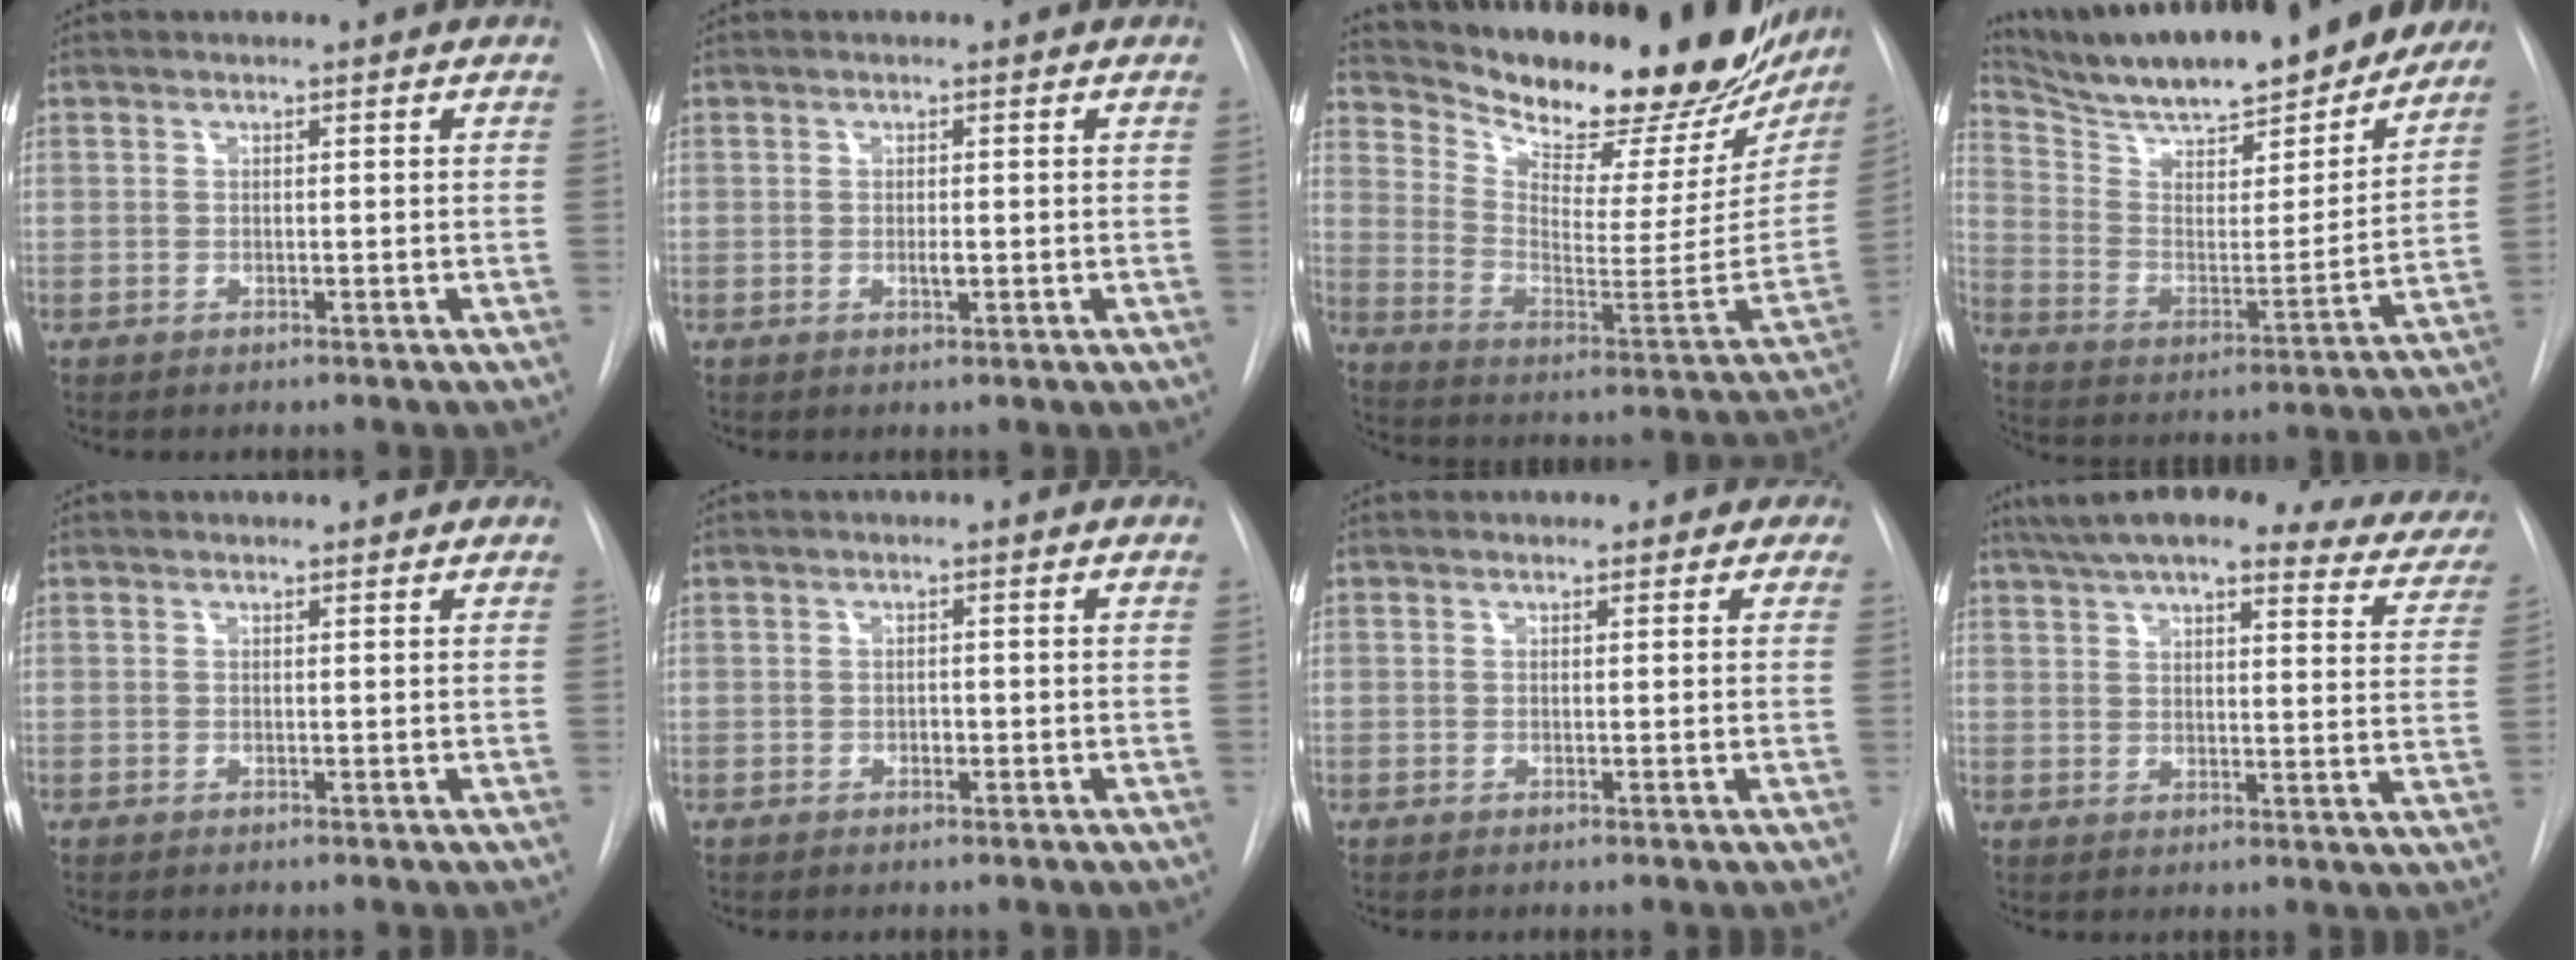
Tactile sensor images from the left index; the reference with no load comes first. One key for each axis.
{"total": 0.9, "fx": 0.0, "fy": 0.3, "fz": 0.8, "tx": -0.016, "ty": -0.002, "tz": -0.001}
{"total": 29.8, "fx": 25.3, "fy": 7.9, "fz": 13.6, "tx": -0.225, "ty": -0.073, "tz": 0.347}
{"total": 26.3, "fx": 22.9, "fy": 5.3, "fz": 11.9, "tx": -0.197, "ty": -0.024, "tz": 0.331}
{"total": 1.6, "fx": 1.5, "fy": 0.7, "fz": 0.2, "tx": -0.004, "ty": 0.008, "tz": 0.014}
{"total": 0.7, "fx": -0.2, "fy": 0.5, "fz": 0.4, "tx": -0.007, "ty": 0.001, "tz": -0.005}
{"total": 2.9, "fx": 2.3, "fy": 1.8, "fz": 0.1, "tx": 0.020, "ty": -0.004, "tz": 0.010}
{"total": 28.1, "fx": 23.4, "fy": 6.1, "fz": 14.2, "tx": -0.213, "ty": -0.009, "tz": 0.274}